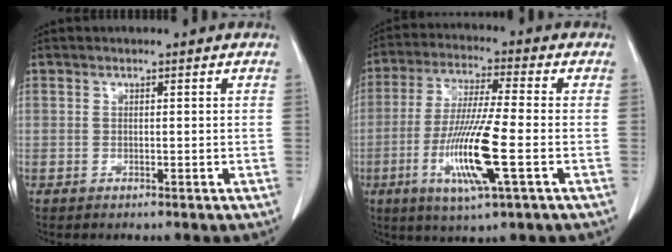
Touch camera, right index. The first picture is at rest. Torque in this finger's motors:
{"motor_torque": [1.76, -0.37, 0.49, 0.14]}